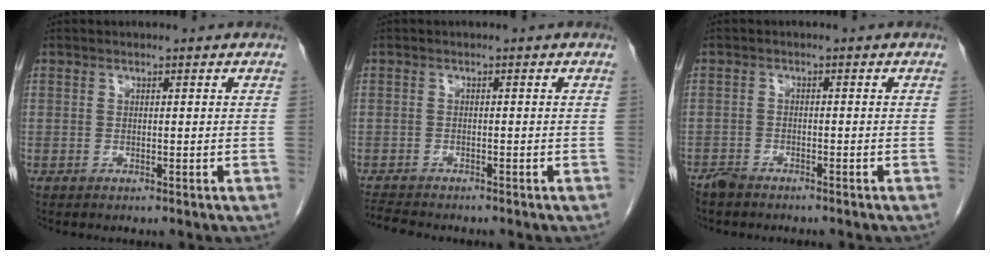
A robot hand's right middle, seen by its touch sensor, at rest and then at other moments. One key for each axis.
{"total": 4.3, "fx": -4.0, "fy": 0.6, "fz": 1.3, "tx": -0.024, "ty": -0.013, "tz": -0.067}
{"total": 2.9, "fx": -2.6, "fy": 0.9, "fz": 0.8, "tx": -0.019, "ty": -0.003, "tz": -0.042}